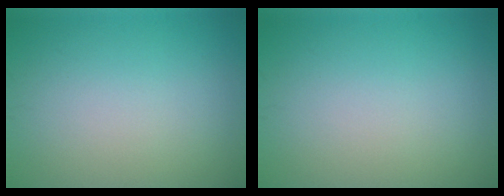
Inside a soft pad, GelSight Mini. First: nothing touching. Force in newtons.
{"total": 0.0}